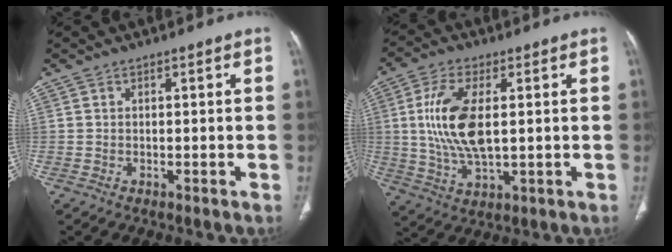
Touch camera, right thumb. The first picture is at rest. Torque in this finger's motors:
{"motor_torque": [2.23, 2.51, 1.79, -0.94, 0.62]}